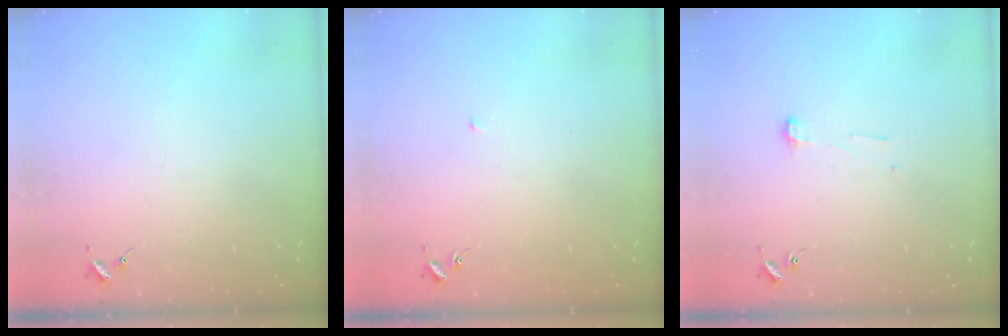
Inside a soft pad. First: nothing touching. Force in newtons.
{"total": 1.6, "press": 1.6, "slide": 0.1}
{"total": 3.6, "press": 3.6, "slide": 0.3}